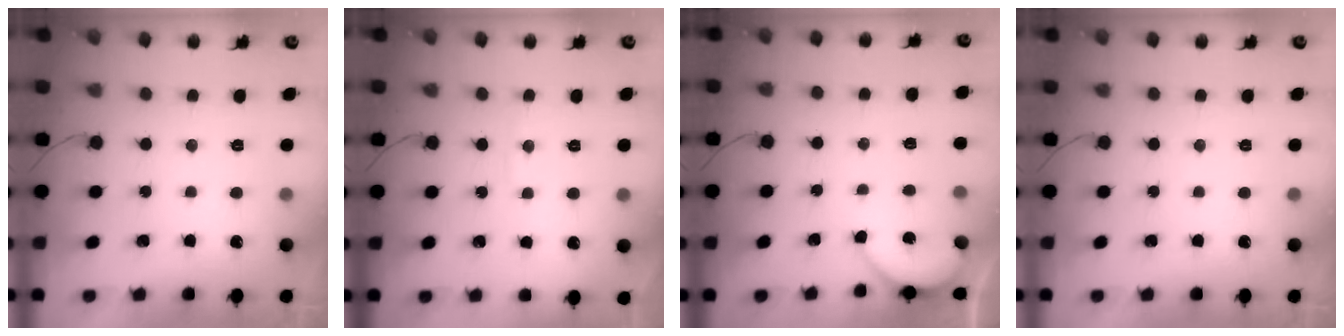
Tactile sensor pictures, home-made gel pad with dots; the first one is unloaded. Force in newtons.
{"total": 3.1, "press": 3.1, "slide": 0.5}
{"total": 2.8, "press": 2.8, "slide": 0.3}
{"total": 0.0}